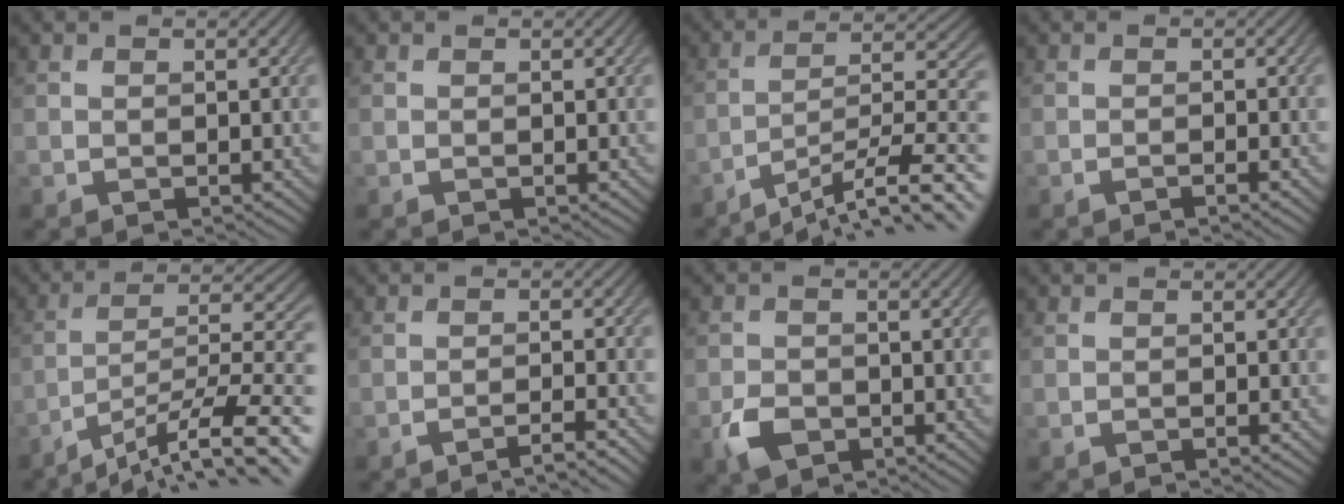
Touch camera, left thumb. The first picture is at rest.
{"total": 0.0}
{"total": 13.4, "force": [-9.4, 2.5, 9.3], "torque": [-0.139, 0.008, -0.156]}
{"total": 1.5, "force": [-1.0, 0.1, 1.1], "torque": [-0.016, 0.005, -0.022]}
{"total": 14.4, "force": [-9.2, 3.2, 10.6], "torque": [-0.165, 0.008, -0.151]}
{"total": 3.7, "force": [-2.8, 0.3, 2.4], "torque": [-0.030, 0.012, -0.059]}
{"total": 3.8, "force": [-2.0, 2.5, 2.0], "torque": [-0.045, -0.008, -0.043]}
{"total": 0.6, "force": [-0.4, 0.0, 0.4], "torque": [-0.006, 0.001, -0.008]}